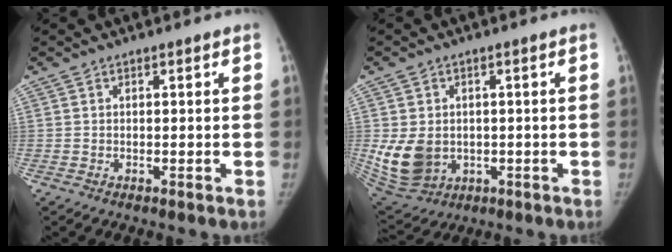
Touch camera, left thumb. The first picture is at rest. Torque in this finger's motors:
{"motor_torque": [0.25, 0.30, 0.81, -0.51, 0.07]}